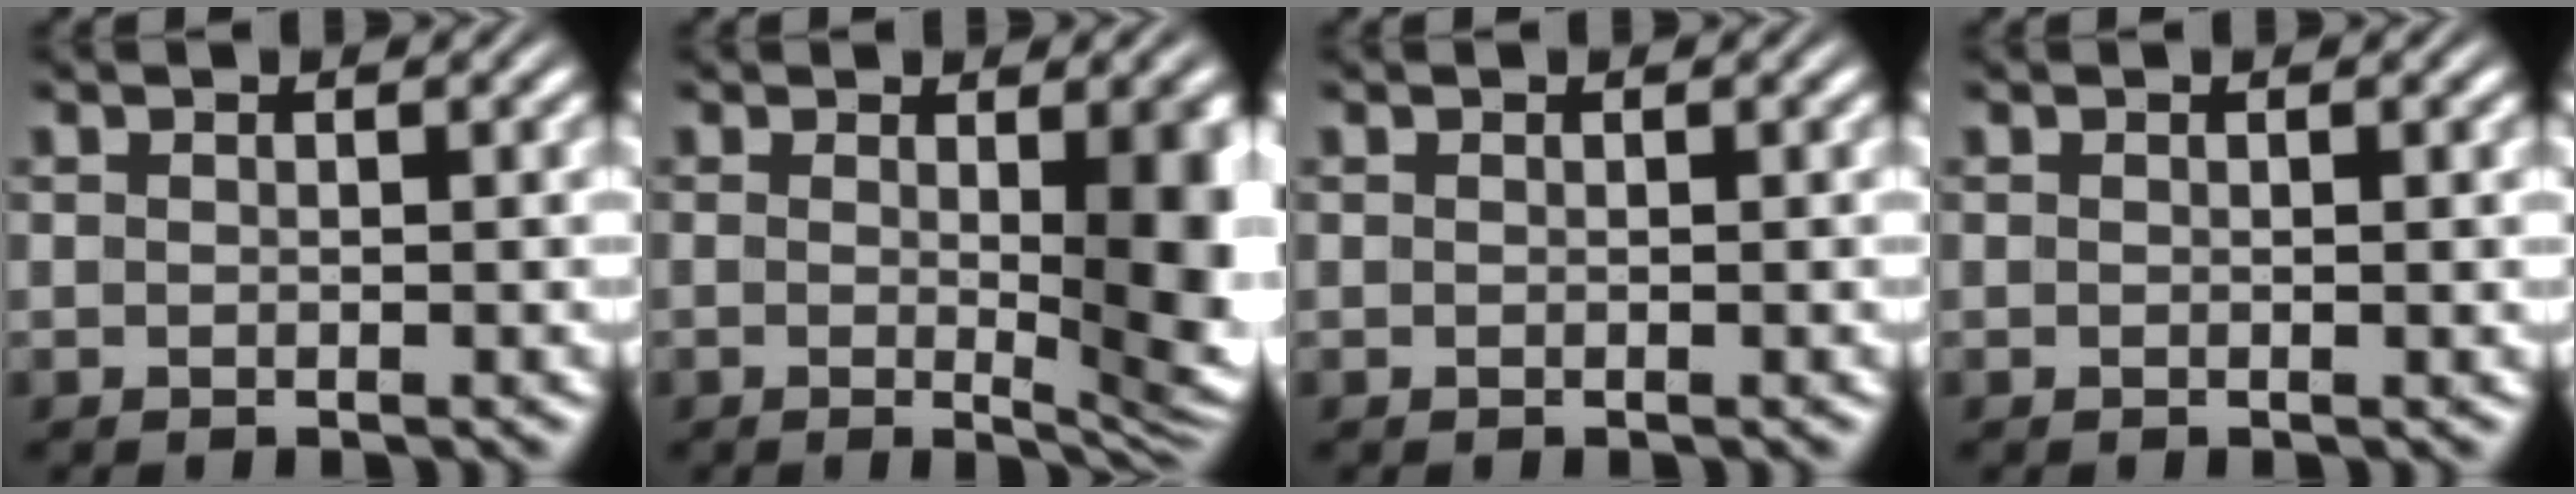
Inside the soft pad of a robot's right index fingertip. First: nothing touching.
{"total": 7.3, "force": [-0.6, 1.7, 7.0], "torque": [-0.087, -0.021, -0.005]}
{"total": 0.0}
{"total": 0.0}